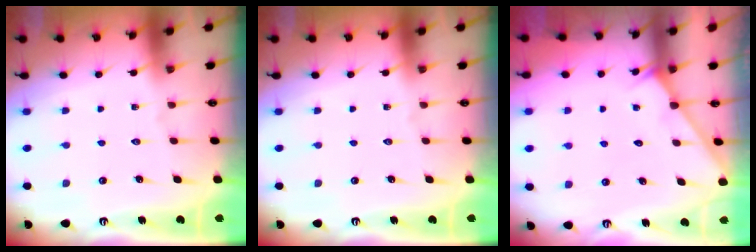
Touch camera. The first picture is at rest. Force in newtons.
{"total": 0.0}
{"total": 3.1, "press": 3.1, "slide": 0.3}